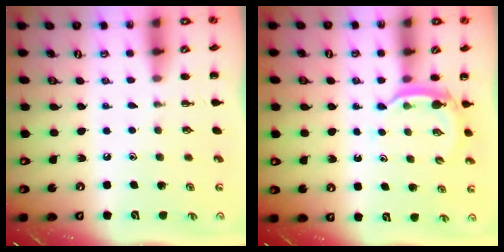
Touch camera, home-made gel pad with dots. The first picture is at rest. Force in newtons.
{"total": 4.0, "press": 3.9, "slide": 0.8}